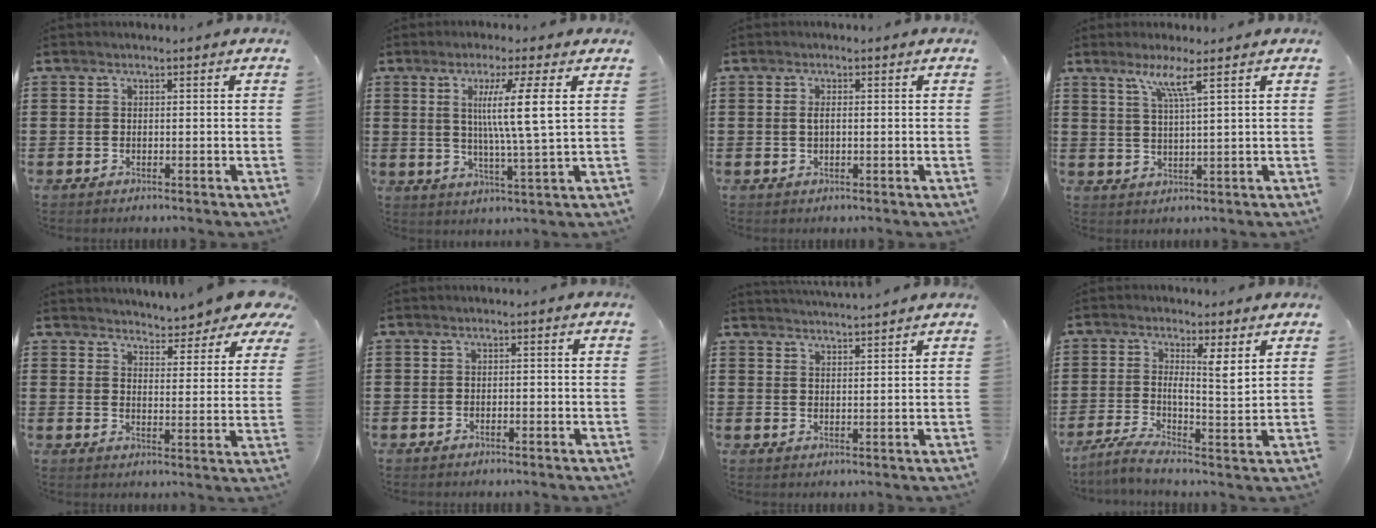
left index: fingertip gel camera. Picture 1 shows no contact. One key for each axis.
{"total": 8.5, "fx": 2.4, "fy": -0.3, "fz": 8.1, "tx": -0.151, "ty": -0.005, "tz": 0.031}
{"total": 1.4, "fx": 0.0, "fy": 0.5, "fz": 1.3, "tx": -0.025, "ty": 0.003, "tz": 0.000}
{"total": 4.5, "fx": 2.8, "fy": -0.4, "fz": 3.6, "tx": -0.081, "ty": 0.000, "tz": 0.046}
{"total": 4.8, "fx": 4.8, "fy": 0.2, "fz": 0.4, "tx": -0.020, "ty": -0.040, "tz": 0.081}
{"total": 0.8, "fx": -0.7, "fy": 0.3, "fz": 0.3, "tx": -0.010, "ty": -0.002, "tz": -0.013}
{"total": 2.7, "fx": 2.6, "fy": -0.5, "fz": -0.1, "tx": -0.006, "ty": -0.013, "tz": 0.048}
{"total": 4.4, "fx": 2.0, "fy": 0.1, "fz": 4.0, "tx": -0.073, "ty": -0.023, "tz": 0.026}